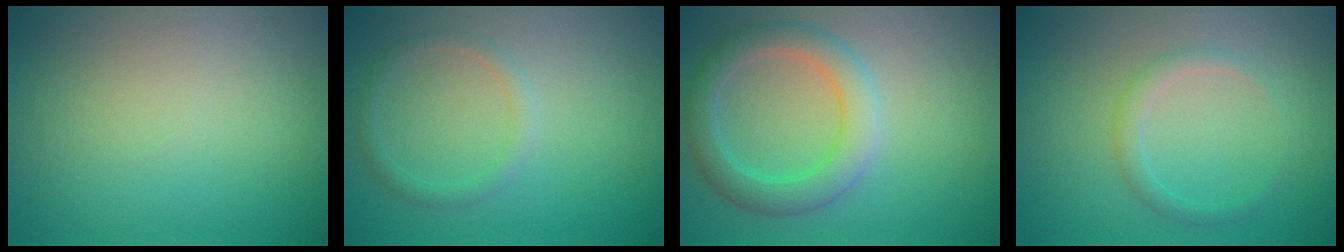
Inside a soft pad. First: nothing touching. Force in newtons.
{"total": 1.4, "press": 1.3, "slide": 0.2}
{"total": 4.1, "press": 4.1, "slide": 0.1}
{"total": 1.5, "press": 1.5, "slide": 0.1}